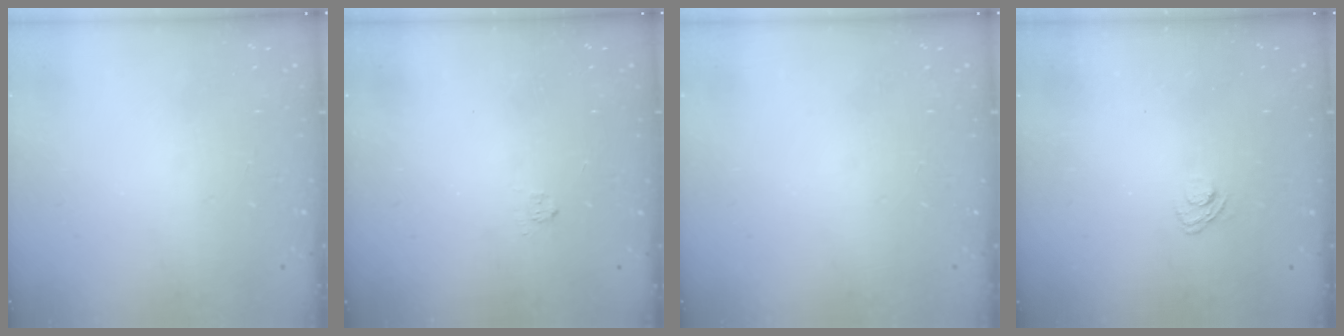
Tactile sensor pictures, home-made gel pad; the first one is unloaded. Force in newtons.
{"total": 2.2, "press": 2.0, "slide": 0.9}
{"total": 0.0}
{"total": 3.0, "press": 2.6, "slide": 1.4}